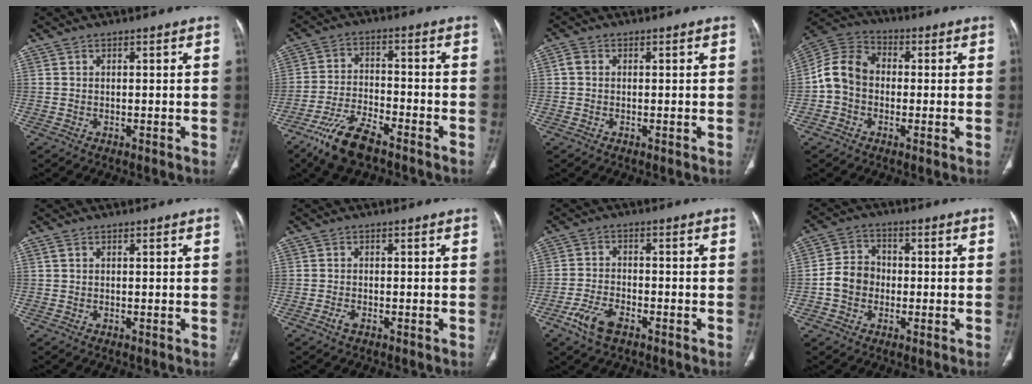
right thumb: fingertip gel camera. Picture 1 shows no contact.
{"total": 10.4, "force": [-7.4, 3.6, 6.4], "torque": [-0.132, 0.027, -0.143]}
{"total": 1.7, "force": [0.2, 1.4, 1.0], "torque": [-0.017, 0.005, 0.003]}
{"total": 9.6, "force": [-0.9, 7.6, 5.7], "torque": [-0.100, 0.033, -0.032]}
{"total": 0.5, "force": [0.2, 0.3, 0.4], "torque": [-0.010, 0.008, 0.005]}
{"total": 1.5, "force": [-1.0, 0.7, 1.0], "torque": [-0.025, 0.002, -0.021]}
{"total": 6.5, "force": [-3.9, 3.1, 4.2], "torque": [-0.091, 0.014, -0.073]}
{"total": 6.8, "force": [-1.3, 5.8, 3.2], "torque": [-0.042, 0.022, -0.035]}